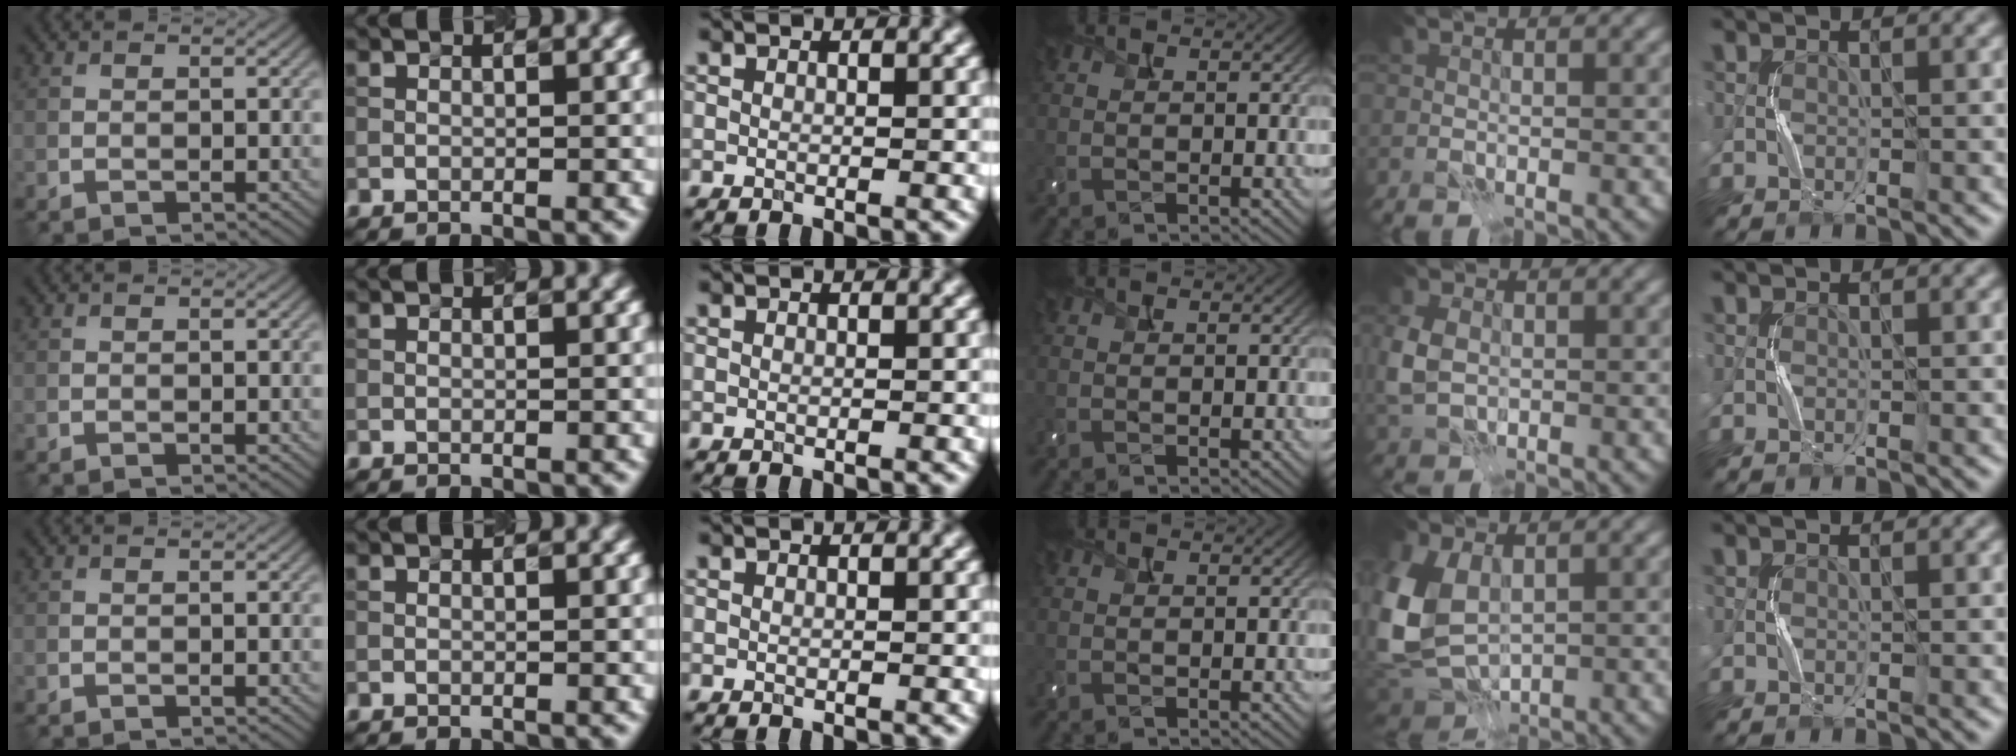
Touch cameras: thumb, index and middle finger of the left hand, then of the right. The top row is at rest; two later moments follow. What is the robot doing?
{"motion": "press", "object": "camera"}